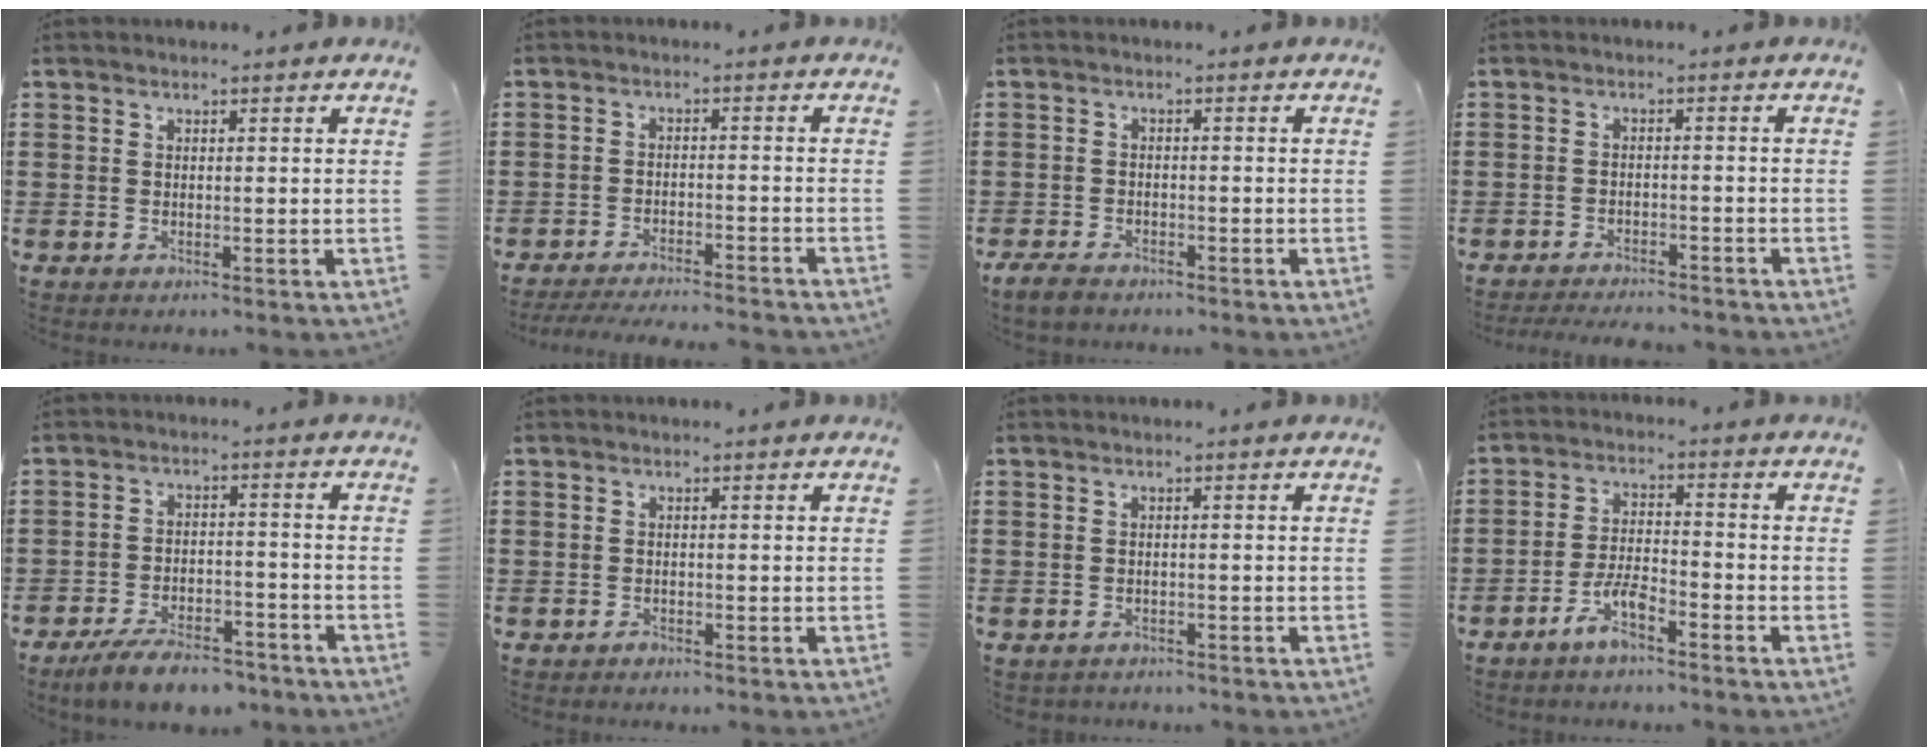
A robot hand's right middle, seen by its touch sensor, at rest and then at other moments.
{"total": 3.7, "force": [-3.6, -0.1, 0.9], "torque": [-0.021, -0.005, -0.075]}
{"total": 2.2, "force": [-1.8, 0.9, 0.9], "torque": [-0.033, -0.001, -0.041]}
{"total": 2.8, "force": [-2.8, 0.2, 0.2], "torque": [-0.007, 0.000, -0.058]}
{"total": 6.7, "force": [-6.0, 1.5, 2.6], "torque": [-0.047, 0.011, -0.115]}
{"total": 0.7, "force": [-0.6, 0.3, 0.1], "torque": [-0.001, 0.001, -0.014]}
{"total": 0.8, "force": [-0.8, 0.2, -0.1], "torque": [-0.002, 0.000, -0.018]}
{"total": 5.2, "force": [-3.7, 1.3, 3.4], "torque": [-0.077, 0.005, -0.073]}